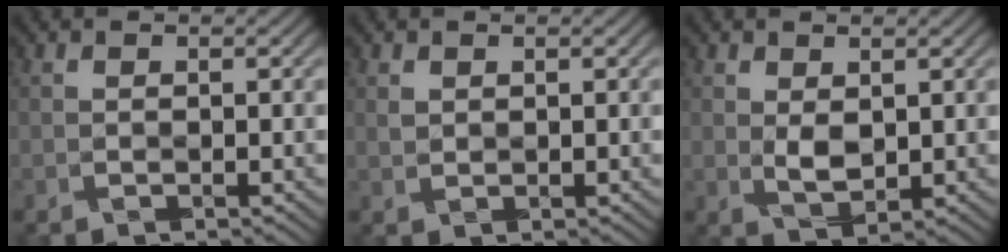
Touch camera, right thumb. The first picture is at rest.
{"total": 1.0, "force": [0.6, 0.7, 0.3], "torque": [-0.011, -0.002, 0.012]}
{"total": 2.7, "force": [0.7, 1.5, 2.2], "torque": [-0.046, -0.003, 0.014]}